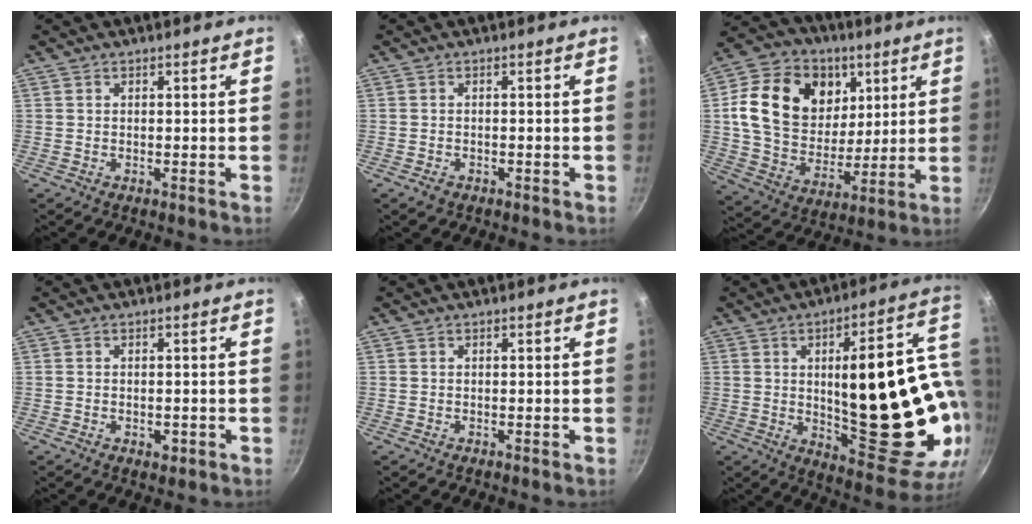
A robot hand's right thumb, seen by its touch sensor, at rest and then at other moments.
{"total": 1.6, "force": [-0.9, 1.0, 0.7], "torque": [-0.018, 0.009, -0.012]}
{"total": 21.7, "force": [6.4, 16.2, 12.8], "torque": [-0.202, -0.017, 0.110]}
{"total": 2.1, "force": [-0.7, 1.3, 1.5], "torque": [-0.020, -0.001, -0.008]}
{"total": 0.0}
{"total": 29.9, "force": [0.3, 11.3, 27.7], "torque": [-0.350, -0.011, 0.027]}